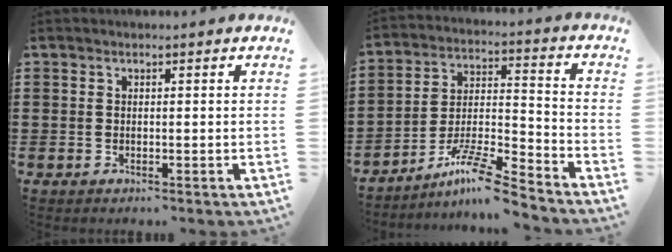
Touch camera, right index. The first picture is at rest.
{"total": 10.3, "force": [-8.5, 0.8, 5.8], "torque": [-0.109, 0.012, -0.165]}